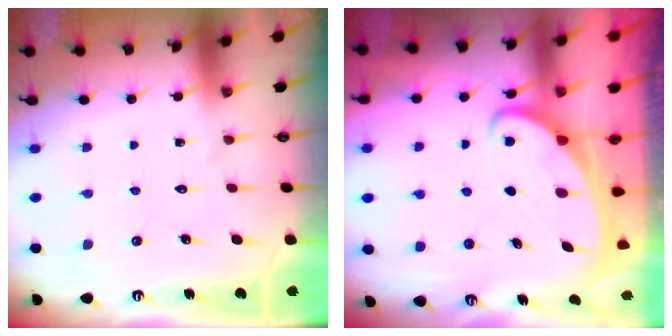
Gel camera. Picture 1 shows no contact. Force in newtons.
{"total": 2.2, "press": 2.2, "slide": 0.3}